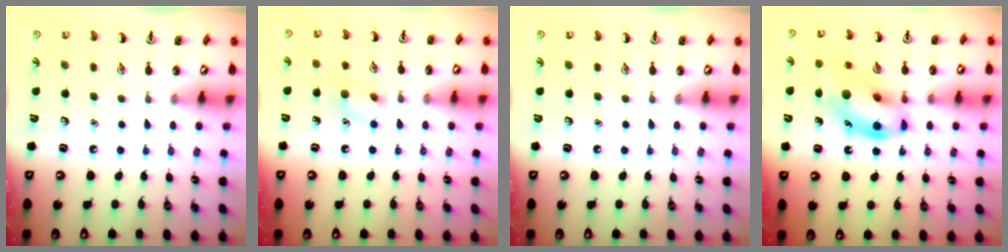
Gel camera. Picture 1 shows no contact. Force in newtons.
{"total": 7.5, "press": 7.3, "slide": 1.5}
{"total": 0.0}
{"total": 13.7, "press": 13.4, "slide": 2.7}